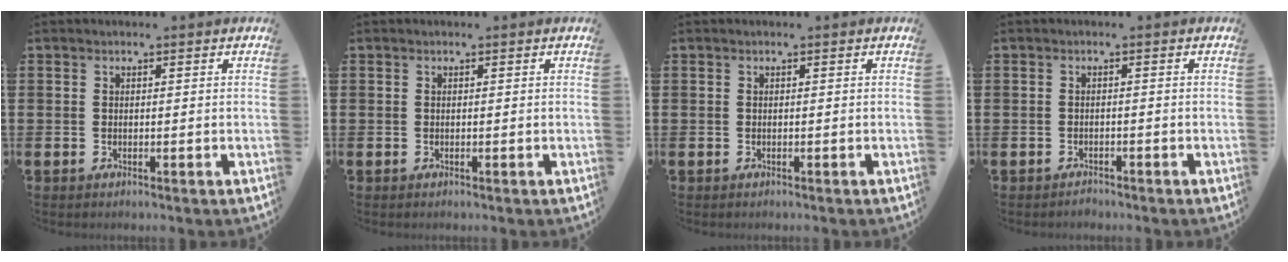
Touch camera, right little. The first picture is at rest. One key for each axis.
{"total": 0.0}
{"total": 0.0}
{"total": 0.8, "fx": -0.8, "fy": 0.2, "fz": 0.0, "tx": -0.002, "ty": 0.001, "tz": -0.017}